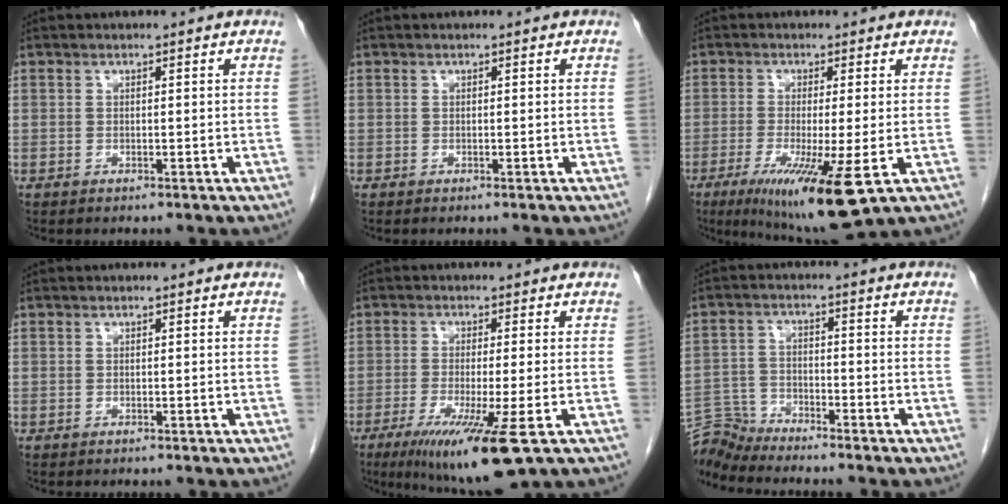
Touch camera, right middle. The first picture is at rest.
{"total": 0.0}
{"total": 11.9, "force": [-5.1, 0.7, 10.7], "torque": [-0.176, -0.039, -0.078]}
{"total": 0.0}
{"total": 11.3, "force": [-5.7, 0.0, 9.8], "torque": [-0.166, -0.038, -0.092]}
{"total": 6.2, "force": [-6.1, -0.7, -0.5], "torque": [0.002, 0.000, -0.116]}